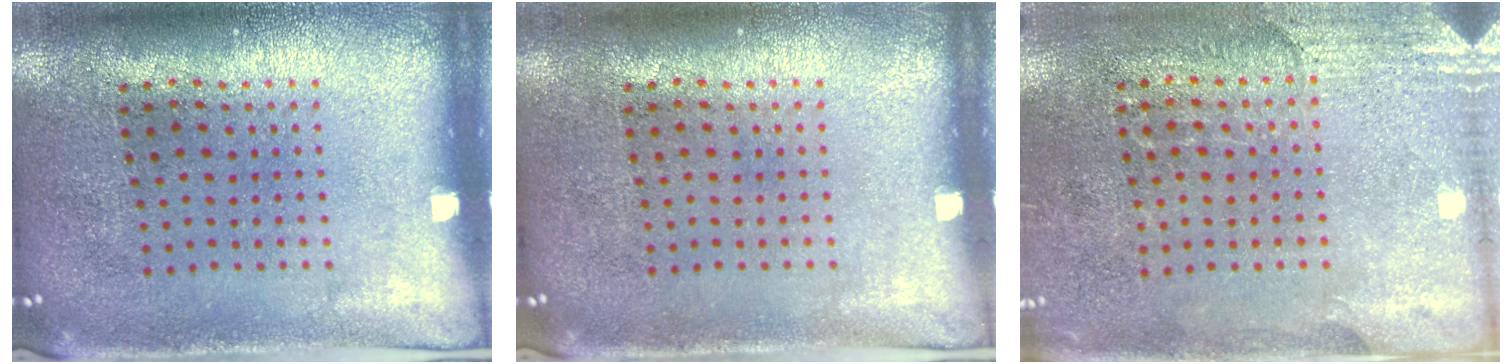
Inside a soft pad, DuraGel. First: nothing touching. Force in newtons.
{"total": 0.0}
{"total": 2.6, "press": 2.3, "slide": 1.2}